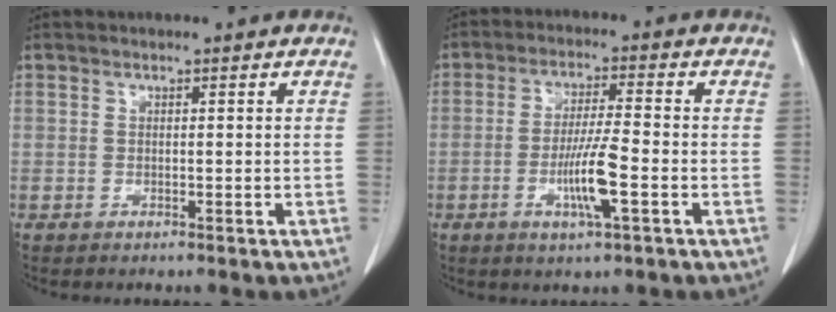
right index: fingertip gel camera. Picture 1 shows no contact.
{"total": 7.4, "force": [-2.5, 0.1, 7.0], "torque": [-0.131, -0.008, -0.046]}